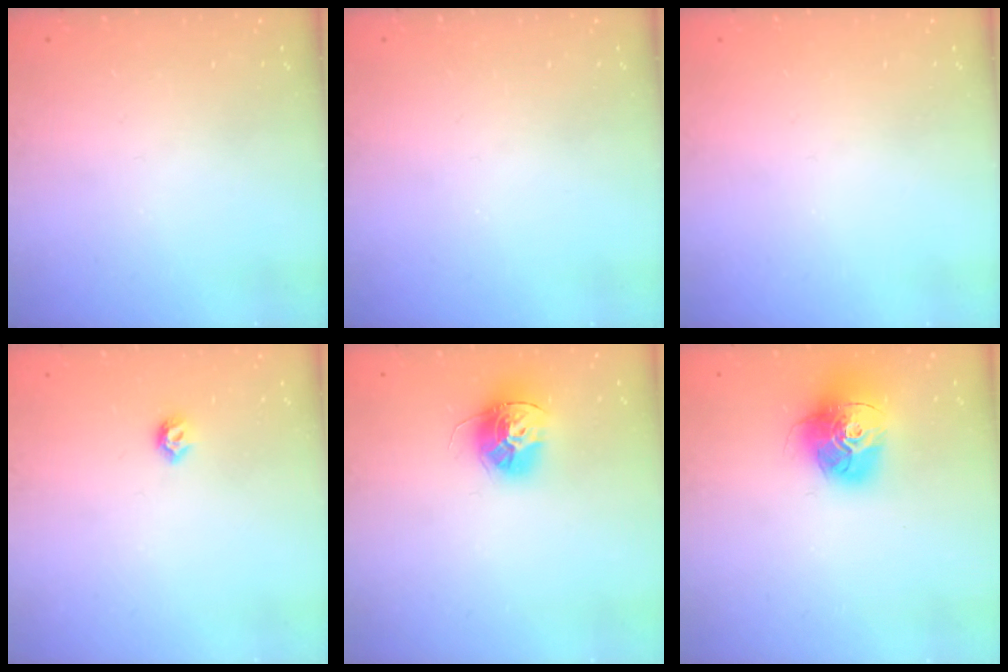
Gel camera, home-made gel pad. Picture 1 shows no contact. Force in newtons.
{"total": 0.0}
{"total": 0.0}
{"total": 5.0, "press": 4.9, "slide": 1.1}
{"total": 13.5, "press": 13.5, "slide": 1.0}
{"total": 15.7, "press": 15.7, "slide": 1.4}